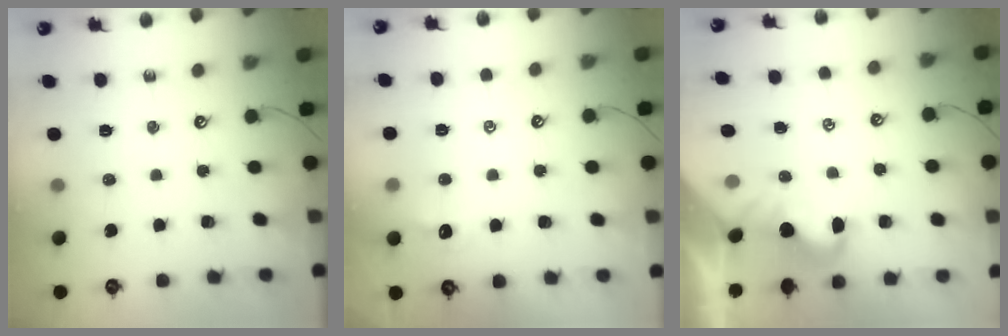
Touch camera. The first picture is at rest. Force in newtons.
{"total": 0.0}
{"total": 0.7, "press": 0.7, "slide": 0.3}